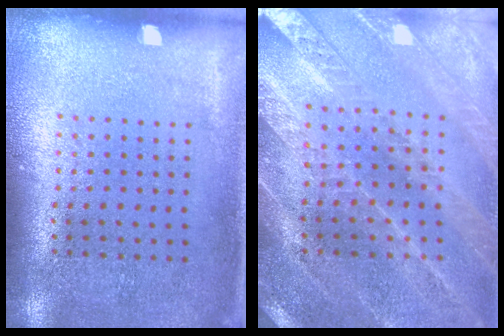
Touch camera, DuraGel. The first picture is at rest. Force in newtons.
{"total": 2.4, "press": 2.4, "slide": 0.4}